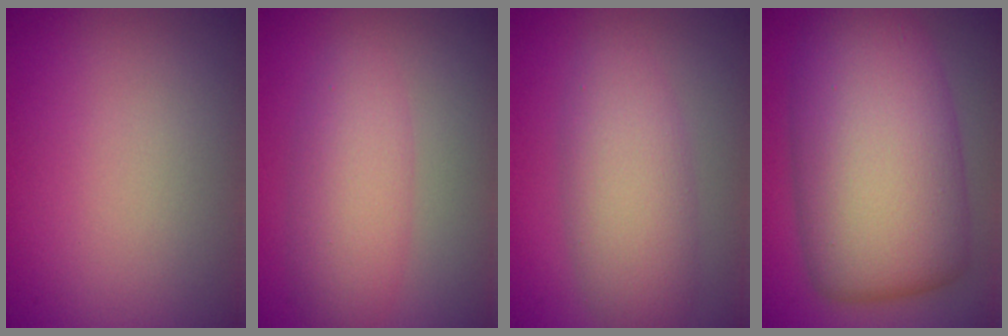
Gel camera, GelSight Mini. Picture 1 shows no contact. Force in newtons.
{"total": 4.2, "press": 4.2, "slide": 0.2}
{"total": 5.3, "press": 5.3, "slide": 0.3}
{"total": 13.8, "press": 13.8, "slide": 0.2}